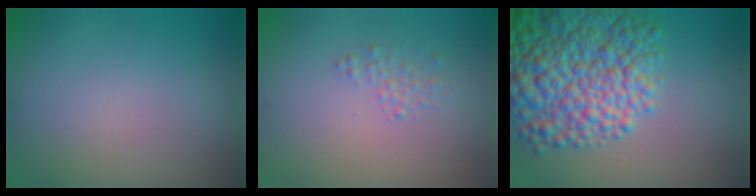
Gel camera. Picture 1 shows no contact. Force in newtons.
{"total": 0.9, "press": 0.9, "slide": 0.0}
{"total": 10.0, "press": 10.0, "slide": 0.3}